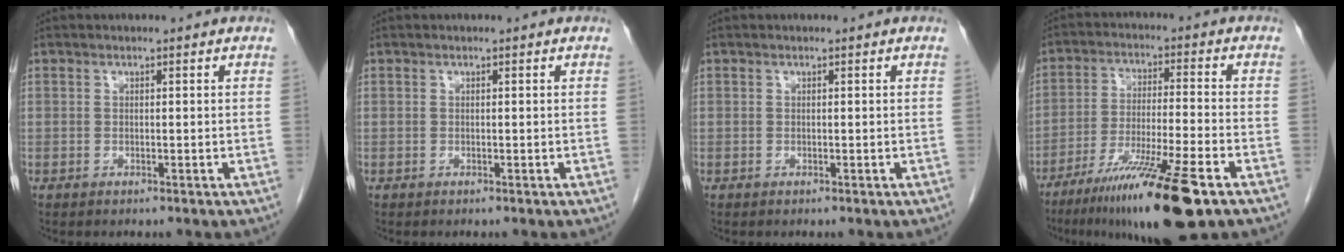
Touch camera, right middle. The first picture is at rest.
{"total": 0.0}
{"total": 0.0}
{"total": 15.6, "force": [-9.8, 0.3, 12.2], "torque": [-0.204, -0.044, -0.166]}